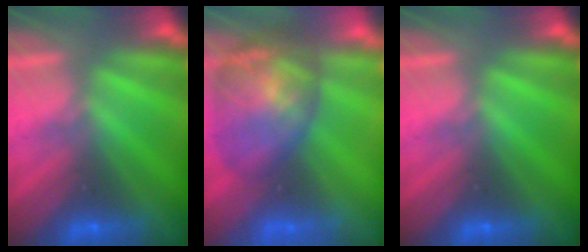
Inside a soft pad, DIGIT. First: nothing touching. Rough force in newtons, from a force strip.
{"total": 7.4}
{"total": 0.0}